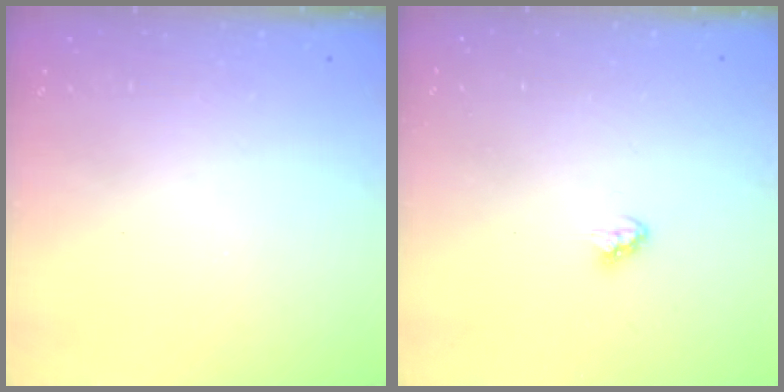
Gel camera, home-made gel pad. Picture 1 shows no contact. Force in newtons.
{"total": 3.1, "press": 3.1, "slide": 0.2}